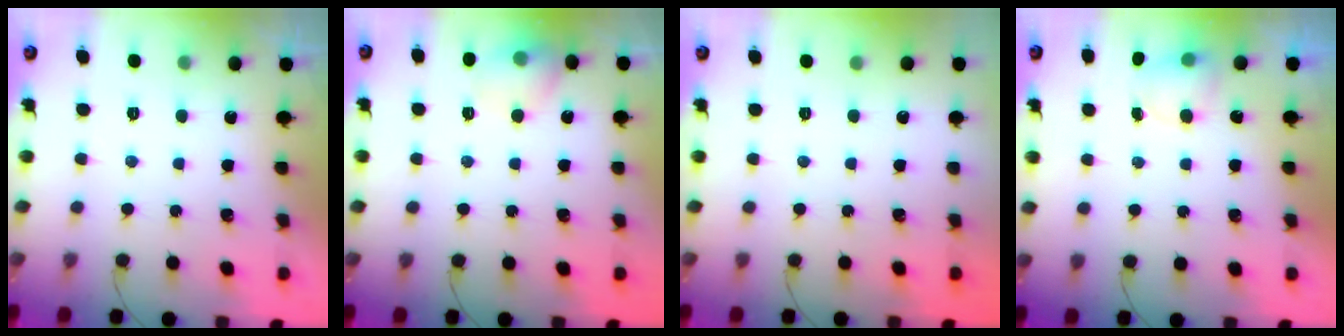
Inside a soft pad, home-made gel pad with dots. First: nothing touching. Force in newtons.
{"total": 9.8, "press": 9.7, "slide": 1.5}
{"total": 0.0}
{"total": 4.5, "press": 4.5, "slide": 0.6}